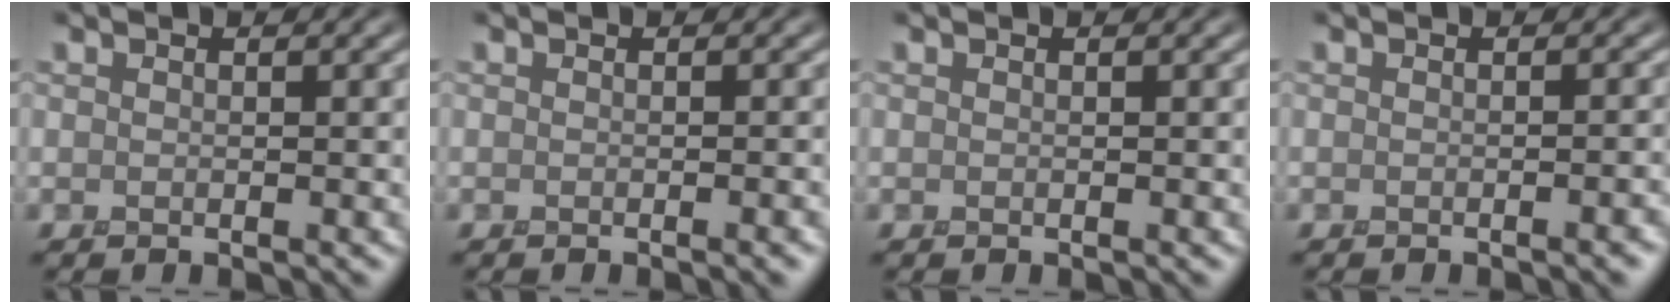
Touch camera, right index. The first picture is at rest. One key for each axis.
{"total": 1.4, "fx": -1.0, "fy": 0.3, "fz": 1.0, "tx": -0.013, "ty": -0.004, "tz": -0.012}
{"total": 0.0}
{"total": 1.8, "fx": -1.2, "fy": 0.3, "fz": 1.3, "tx": -0.016, "ty": -0.001, "tz": -0.017}